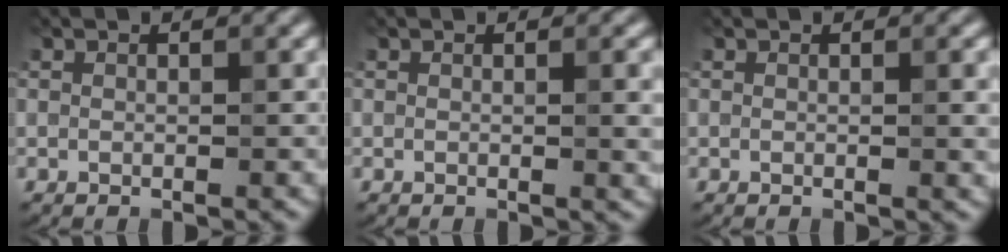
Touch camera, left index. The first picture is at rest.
{"total": 2.2, "force": [0.1, 0.6, 2.1], "torque": [-0.020, 0.000, -0.002]}
{"total": 1.6, "force": [0.1, 0.4, 1.6], "torque": [-0.016, 0.001, -0.002]}